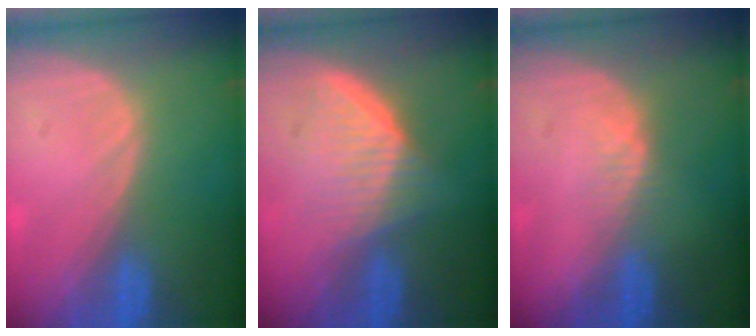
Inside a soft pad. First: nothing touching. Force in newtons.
{"total": 6.5, "press": 6.0, "slide": 2.6}
{"total": 1.7, "press": 1.5, "slide": 0.8}